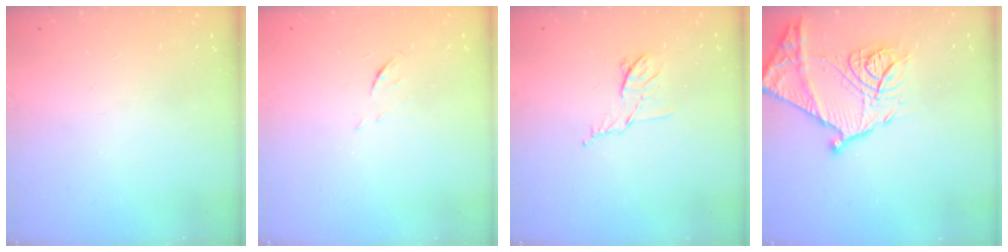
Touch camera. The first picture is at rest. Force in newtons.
{"total": 5.0, "press": 4.9, "slide": 0.4}
{"total": 7.4, "press": 7.3, "slide": 1.2}
{"total": 20.5, "press": 20.5, "slide": 1.8}